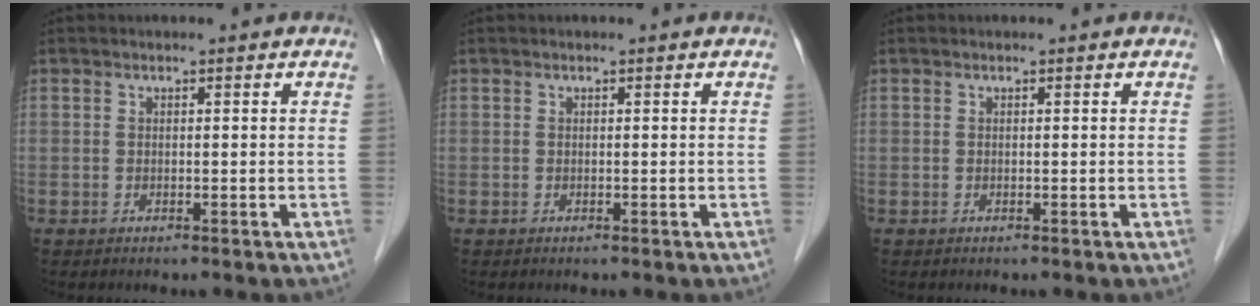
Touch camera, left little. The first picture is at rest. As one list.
[{"total": 0.0}, {"total": 0.0}]